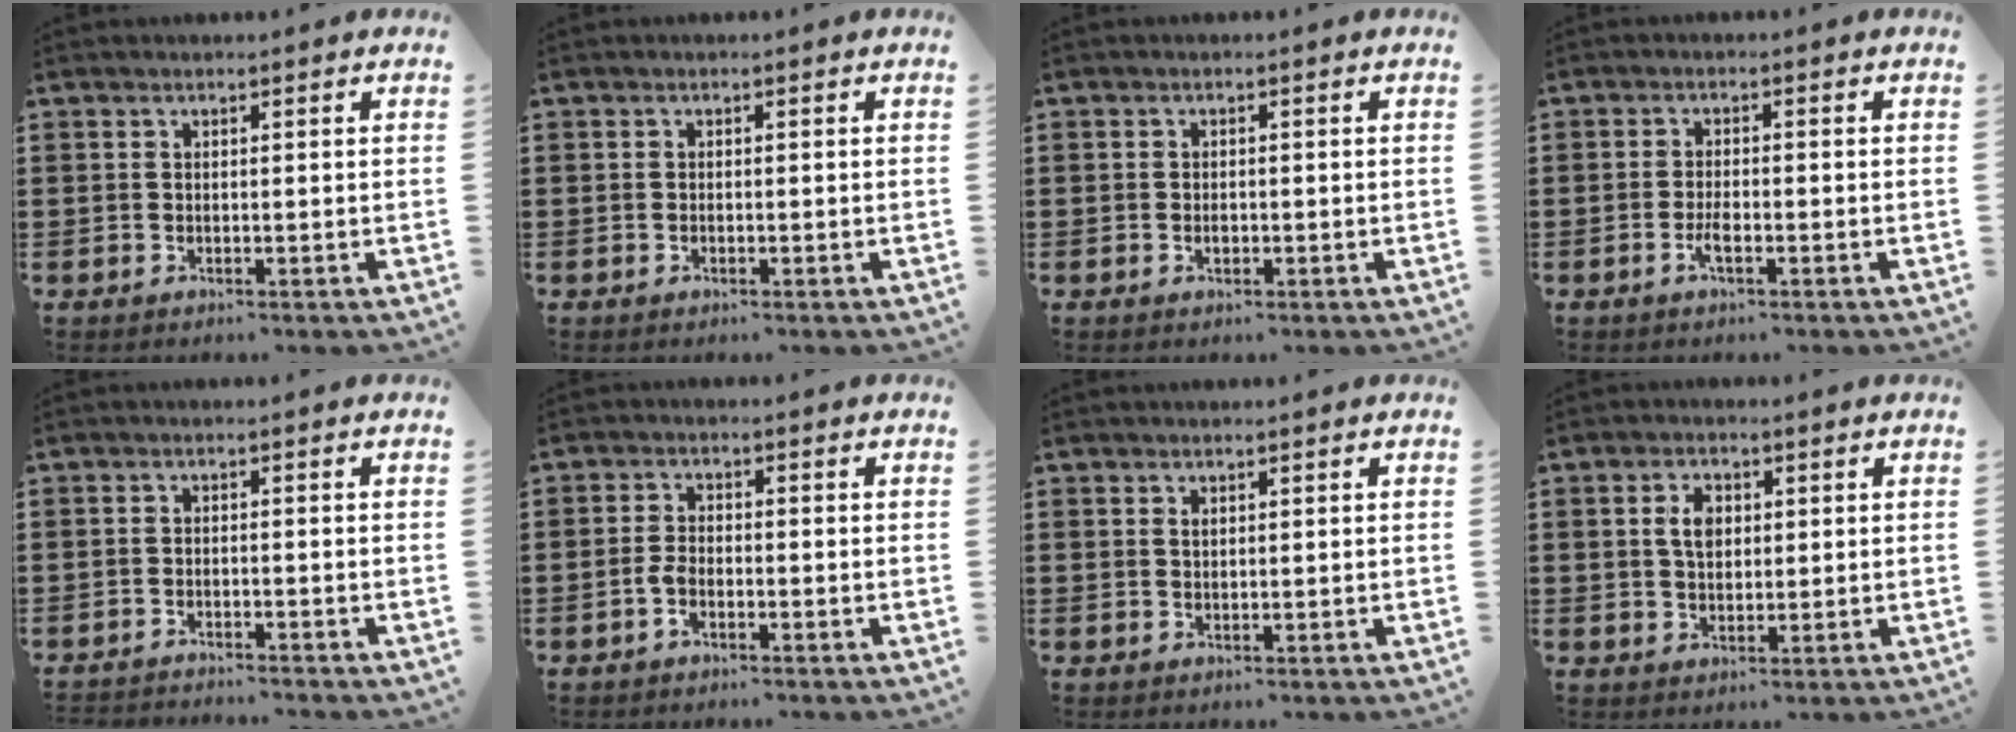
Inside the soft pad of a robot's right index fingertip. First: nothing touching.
{"total": 0.0}
{"total": 1.0, "force": [-0.3, 0.6, 0.8], "torque": [-0.016, -0.002, -0.004]}
{"total": 2.3, "force": [-1.1, 0.5, 1.9], "torque": [-0.041, -0.003, -0.021]}
{"total": 2.3, "force": [-2.3, -0.2, -0.2], "torque": [-0.001, -0.001, -0.049]}
{"total": 2.5, "force": [-1.2, 1.2, 1.8], "torque": [-0.051, -0.003, -0.027]}
{"total": 0.6, "force": [0.3, 0.3, 0.4], "torque": [-0.009, 0.002, 0.006]}
{"total": 3.8, "force": [0.7, 2.4, 2.9], "torque": [-0.063, 0.012, 0.011]}